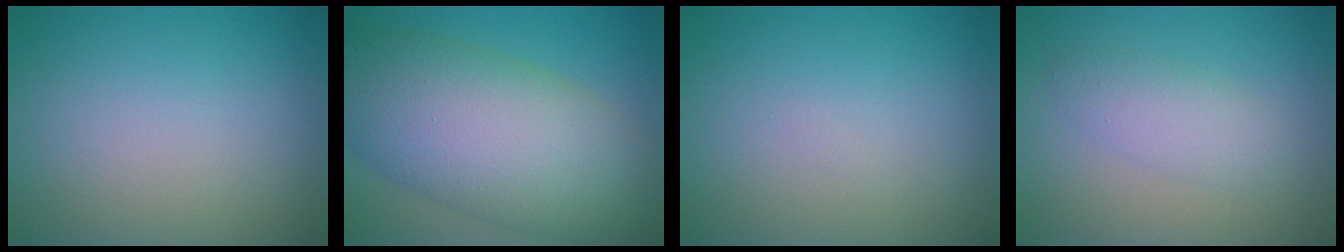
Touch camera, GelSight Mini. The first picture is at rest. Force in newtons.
{"total": 12.1, "press": 12.1, "slide": 0.4}
{"total": 0.0}
{"total": 2.5, "press": 2.5, "slide": 0.1}